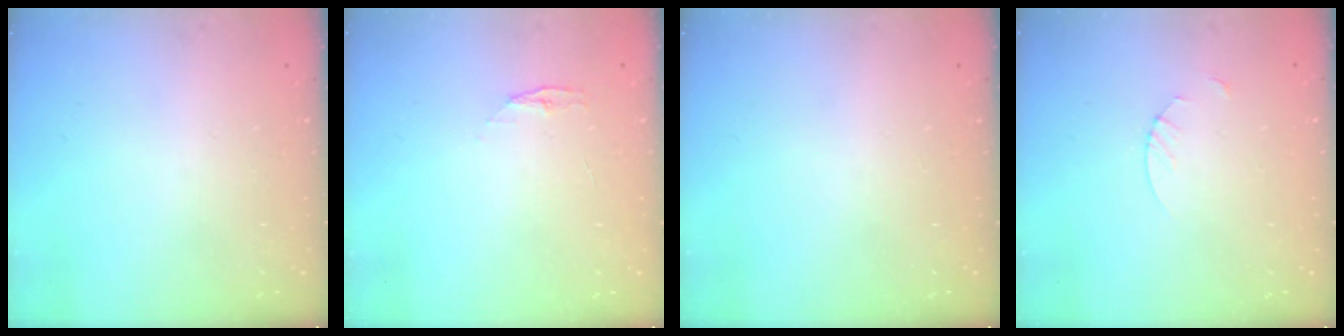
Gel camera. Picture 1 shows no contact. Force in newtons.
{"total": 3.8, "press": 3.8, "slide": 0.5}
{"total": 0.0}
{"total": 1.8, "press": 1.8, "slide": 0.2}